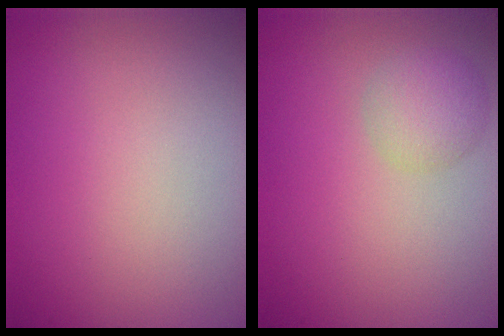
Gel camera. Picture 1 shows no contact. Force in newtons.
{"total": 2.4, "press": 2.4, "slide": 0.0}